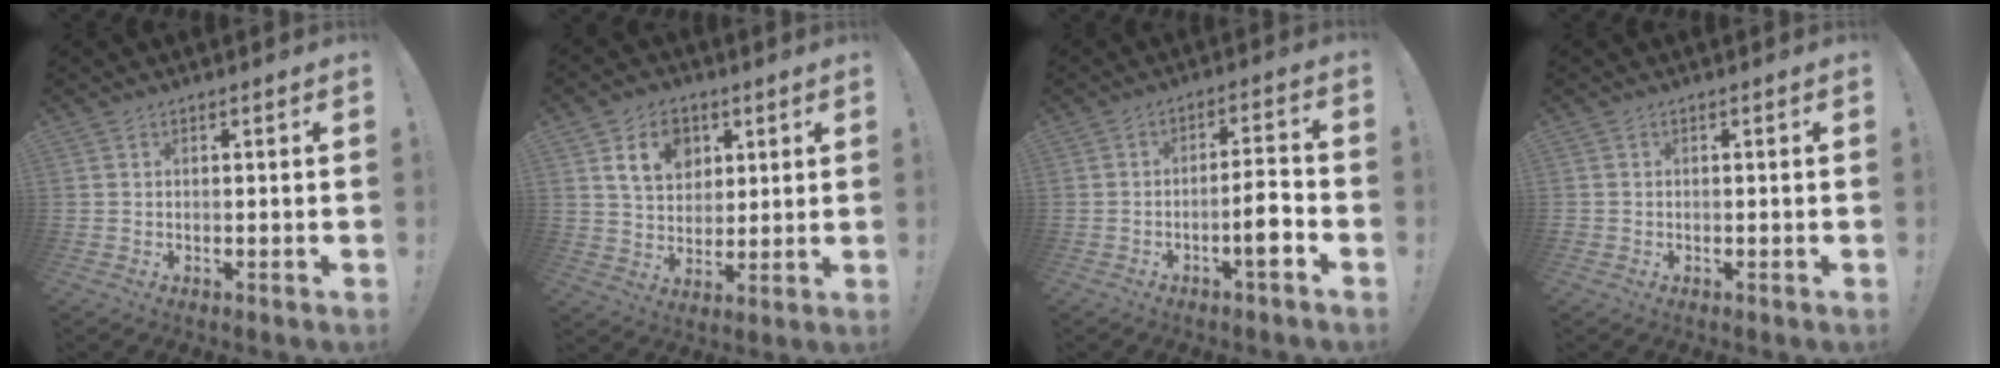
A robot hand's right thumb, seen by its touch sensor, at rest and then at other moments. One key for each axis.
{"total": 12.3, "fx": 5.7, "fy": 9.3, "fz": 5.8, "tx": -0.083, "ty": -0.017, "tz": 0.108}
{"total": 8.4, "fx": -3.7, "fy": 1.4, "fz": 7.4, "tx": -0.112, "ty": 0.014, "tz": -0.062}
{"total": 0.7, "fx": -0.3, "fy": 0.6, "fz": 0.1, "tx": 0.000, "ty": 0.002, "tz": -0.005}